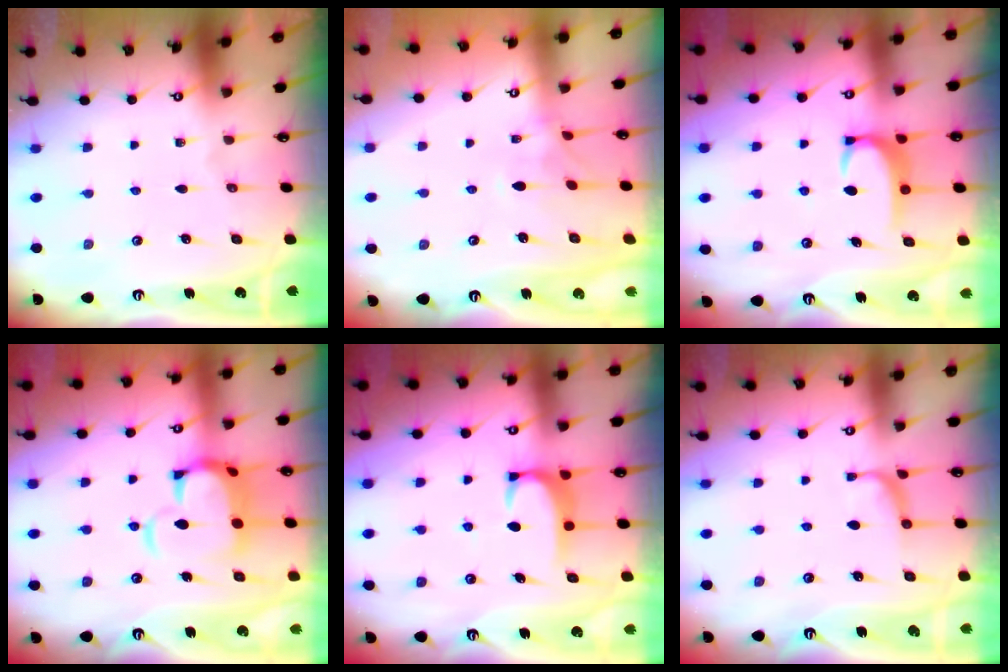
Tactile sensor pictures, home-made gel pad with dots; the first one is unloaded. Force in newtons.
{"total": 1.2, "press": 0.8, "slide": 0.9}
{"total": 3.5, "press": 3.4, "slide": 0.4}
{"total": 8.3, "press": 8.1, "slide": 1.4}
{"total": 2.0, "press": 2.0, "slide": 0.5}
{"total": 1.8, "press": 1.6, "slide": 0.7}